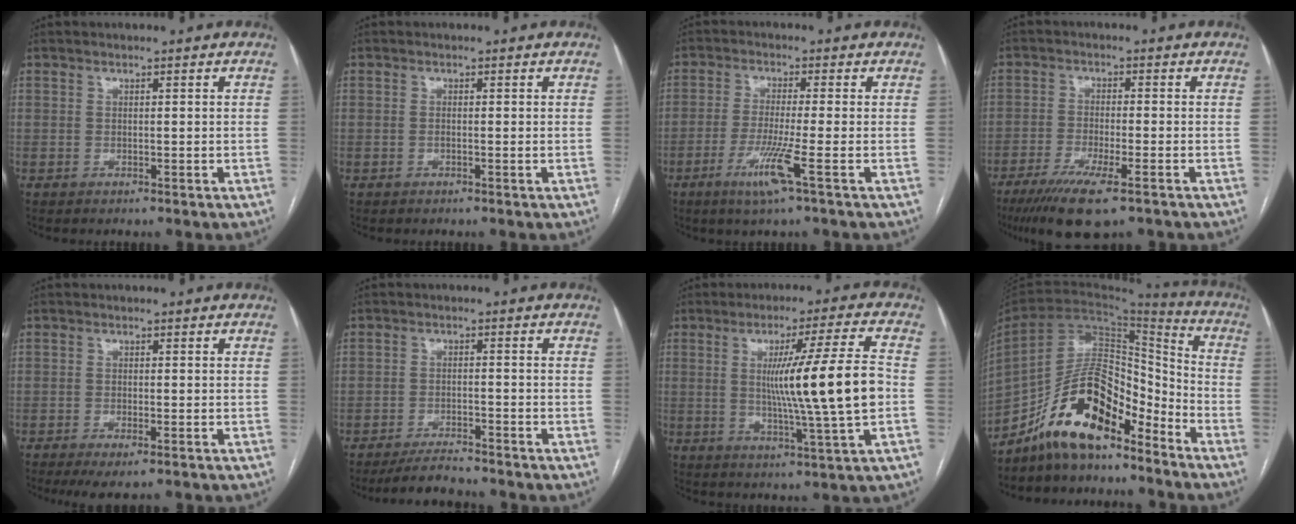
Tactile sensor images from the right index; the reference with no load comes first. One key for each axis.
{"total": 0.5, "fx": -0.1, "fy": 0.0, "fz": 0.5, "tx": -0.011, "ty": 0.000, "tz": -0.002}
{"total": 6.3, "fx": -2.8, "fy": -0.9, "fz": 5.6, "tx": -0.110, "ty": -0.020, "tz": -0.058}
{"total": 9.6, "fx": -6.4, "fy": 1.0, "fz": 7.0, "tx": -0.122, "ty": -0.024, "tz": -0.103}
{"total": 4.0, "fx": -2.7, "fy": 0.8, "fz": 2.8, "tx": -0.044, "ty": -0.008, "tz": -0.040}
{"total": 4.7, "fx": -4.5, "fy": 0.2, "fz": 1.2, "tx": -0.022, "ty": -0.017, "tz": -0.079}
{"total": 14.1, "fx": 0.0, "fy": -1.6, "fz": 14.0, "tx": -0.226, "ty": -0.009, "tz": 0.000}
{"total": 15.2, "fx": -11.3, "fy": 4.9, "fz": 8.9, "tx": -0.166, "ty": 0.035, "tz": -0.204}